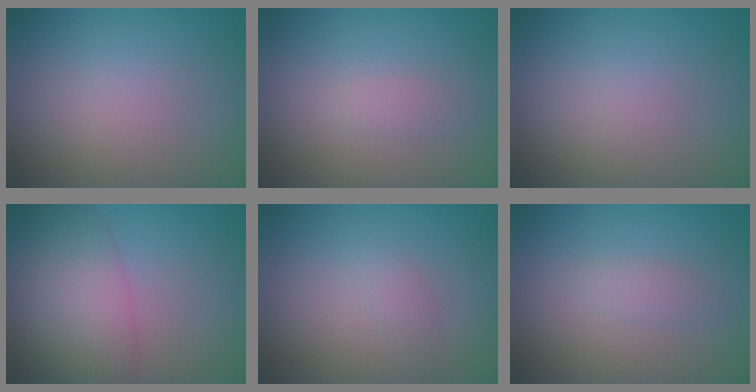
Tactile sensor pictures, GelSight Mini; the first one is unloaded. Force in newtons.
{"total": 0.8, "press": 0.8, "slide": 0.0}
{"total": 0.0}
{"total": 6.6, "press": 6.6, "slide": 0.5}
{"total": 0.8, "press": 0.8, "slide": 0.0}
{"total": 1.0, "press": 1.0, "slide": 0.0}